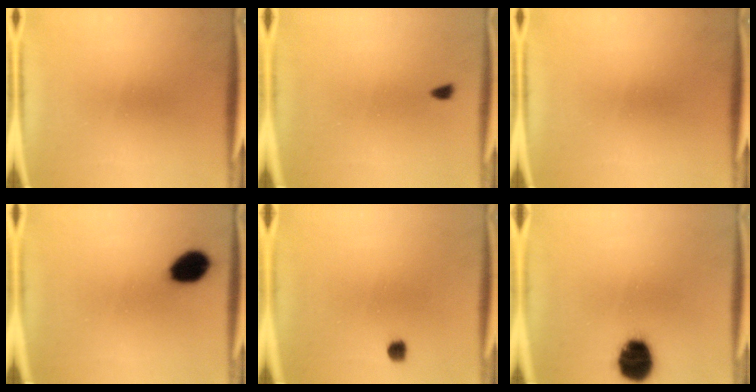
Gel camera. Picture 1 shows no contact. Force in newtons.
{"total": 1.1}
{"total": 0.0}
{"total": 8.0}
{"total": 1.8}
{"total": 12.8}